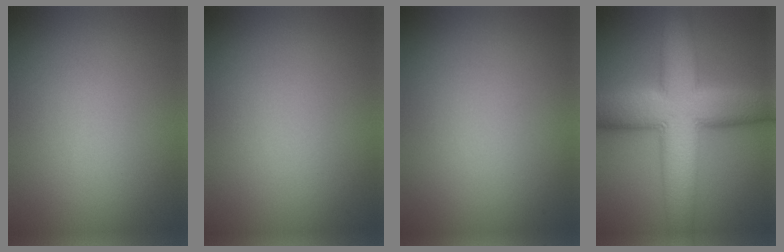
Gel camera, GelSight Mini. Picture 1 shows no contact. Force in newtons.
{"total": 0.0}
{"total": 0.0}
{"total": 11.8, "press": 11.8, "slide": 0.3}